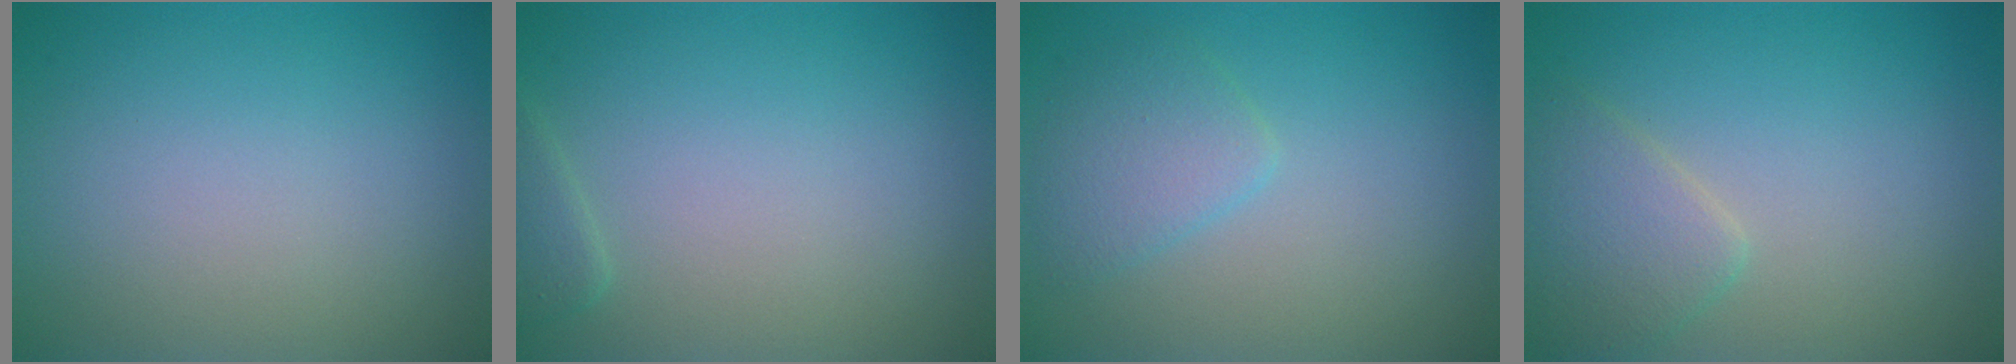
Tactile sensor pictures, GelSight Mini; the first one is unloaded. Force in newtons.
{"total": 1.2, "press": 1.2, "slide": 0.1}
{"total": 2.4, "press": 2.4, "slide": 0.1}
{"total": 2.8, "press": 2.8, "slide": 0.1}